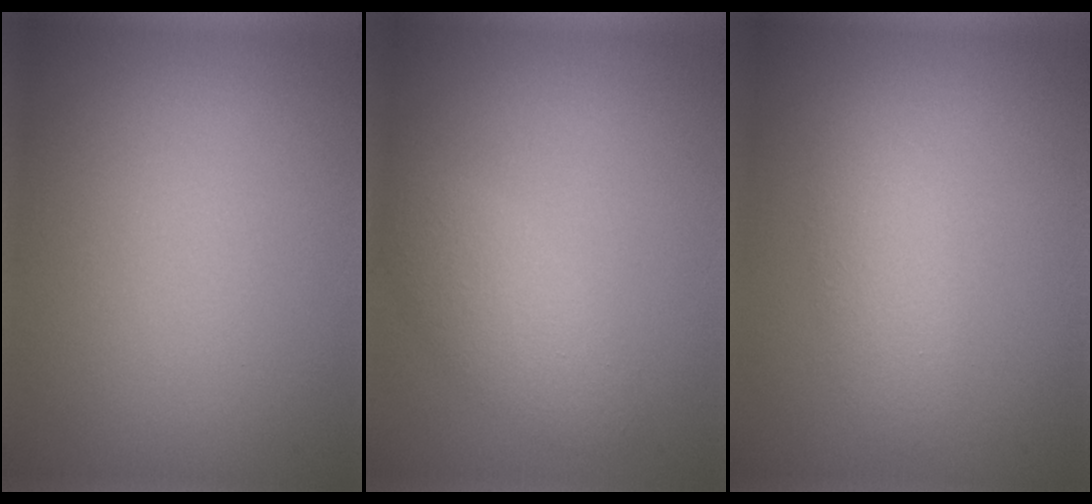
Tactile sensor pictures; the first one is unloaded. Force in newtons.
{"total": 2.8, "press": 2.8, "slide": 0.1}
{"total": 2.6, "press": 2.6, "slide": 0.1}